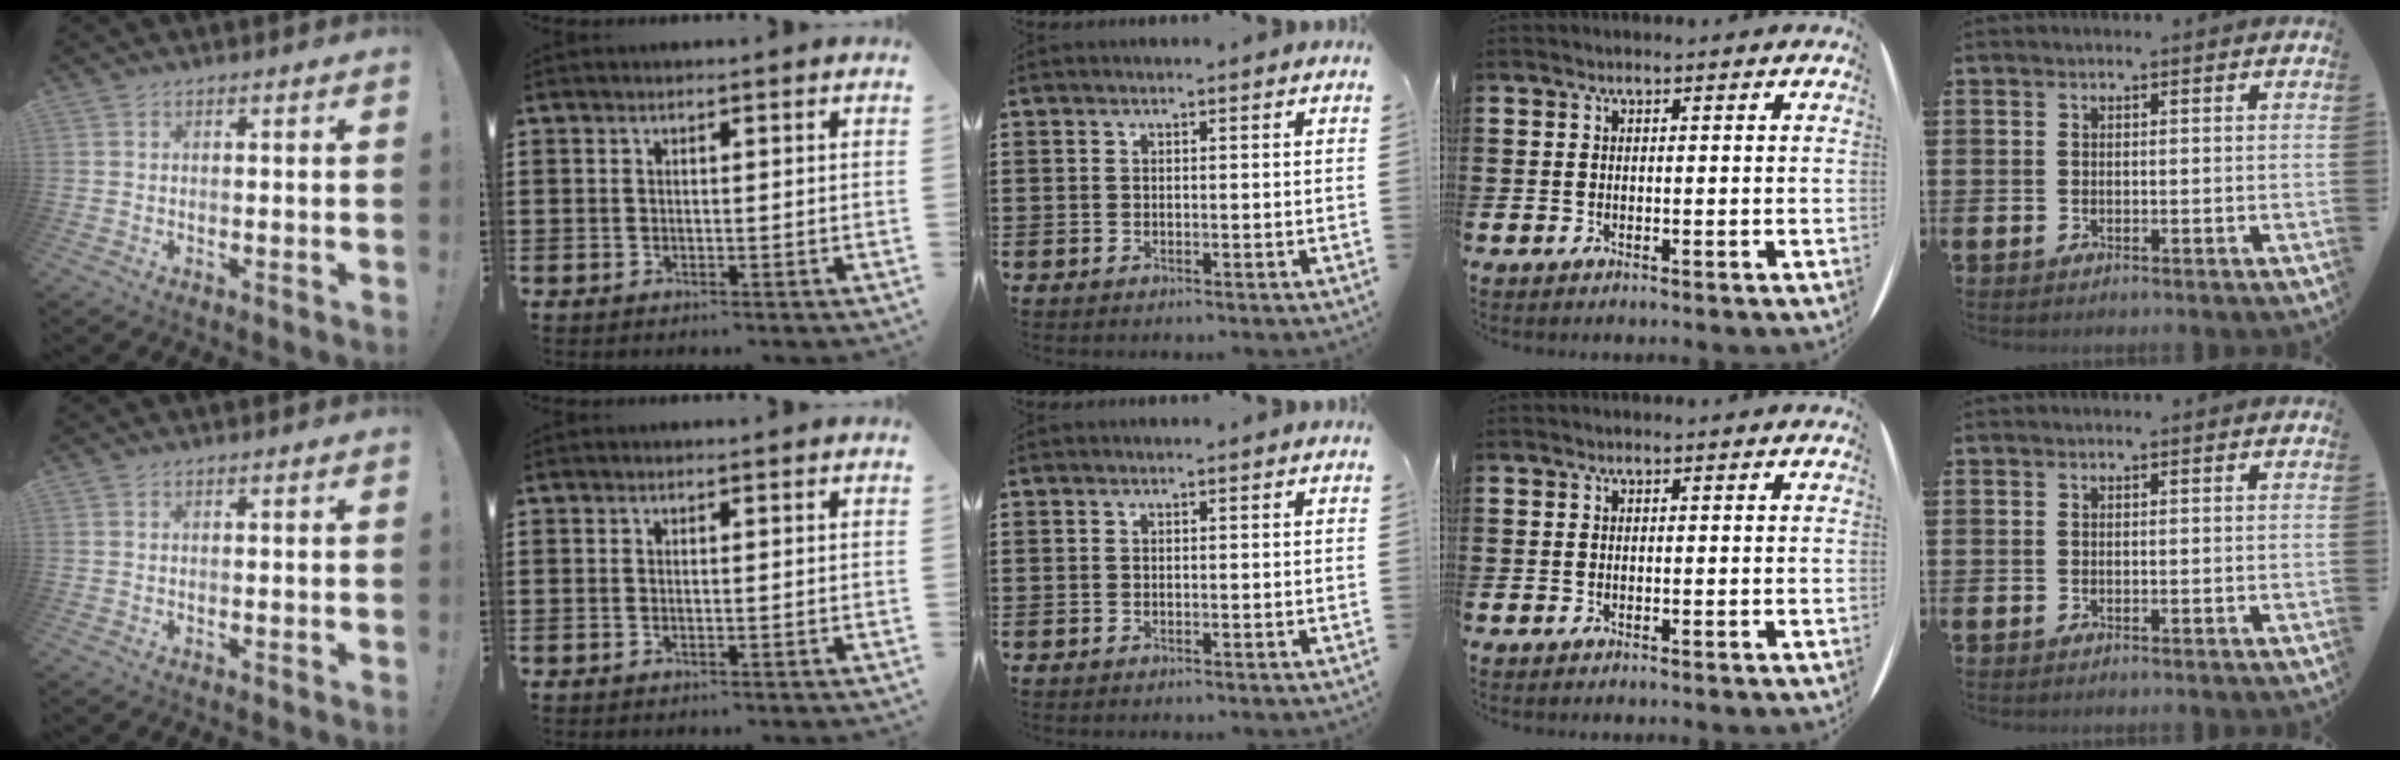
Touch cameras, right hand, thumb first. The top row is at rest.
{}